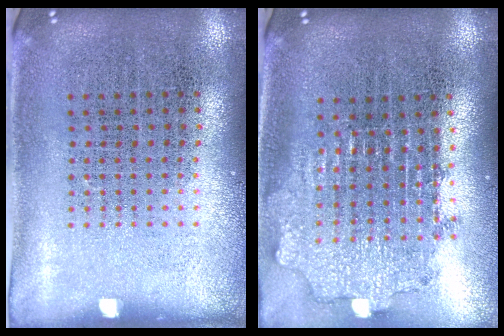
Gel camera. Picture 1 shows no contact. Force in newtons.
{"total": 2.0, "press": 1.5, "slide": 1.3}